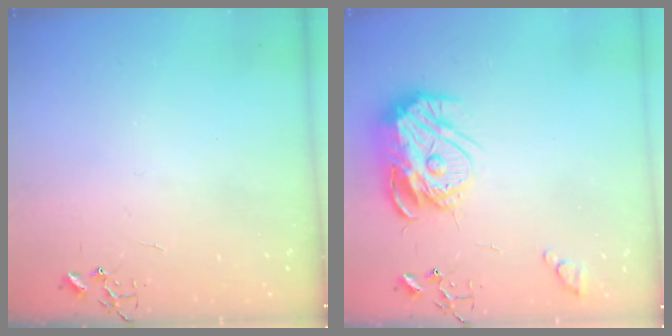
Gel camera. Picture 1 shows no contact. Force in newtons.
{"total": 16.3, "press": 16.2, "slide": 1.6}